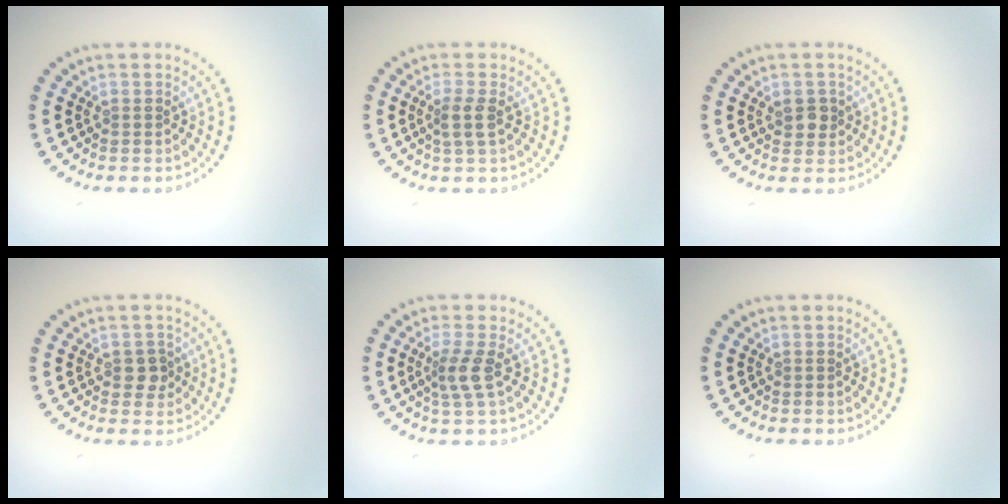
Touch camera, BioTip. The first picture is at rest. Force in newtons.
{"total": 1.8, "press": 1.5, "slide": 0.9}
{"total": 1.8, "press": 1.8, "slide": 0.4}
{"total": 1.8, "press": 1.7, "slide": 0.4}
{"total": 2.5, "press": 1.9, "slide": 1.6}
{"total": 0.0}